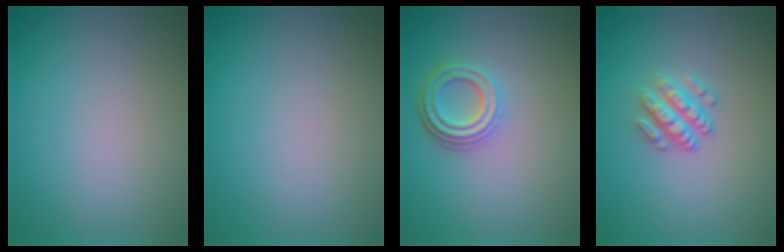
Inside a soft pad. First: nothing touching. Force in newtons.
{"total": 0.0}
{"total": 3.6, "press": 2.8, "slide": 2.2}
{"total": 2.3, "press": 1.9, "slide": 1.4}